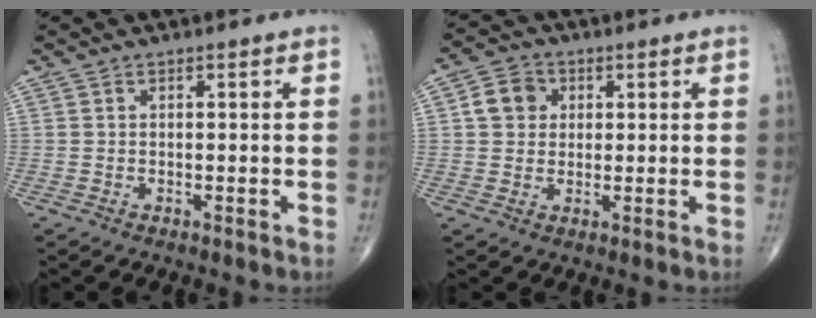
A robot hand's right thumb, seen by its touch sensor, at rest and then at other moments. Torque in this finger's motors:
{"motor_torque": [-0.23, 0.26, 0.13, -0.04, 0.01]}